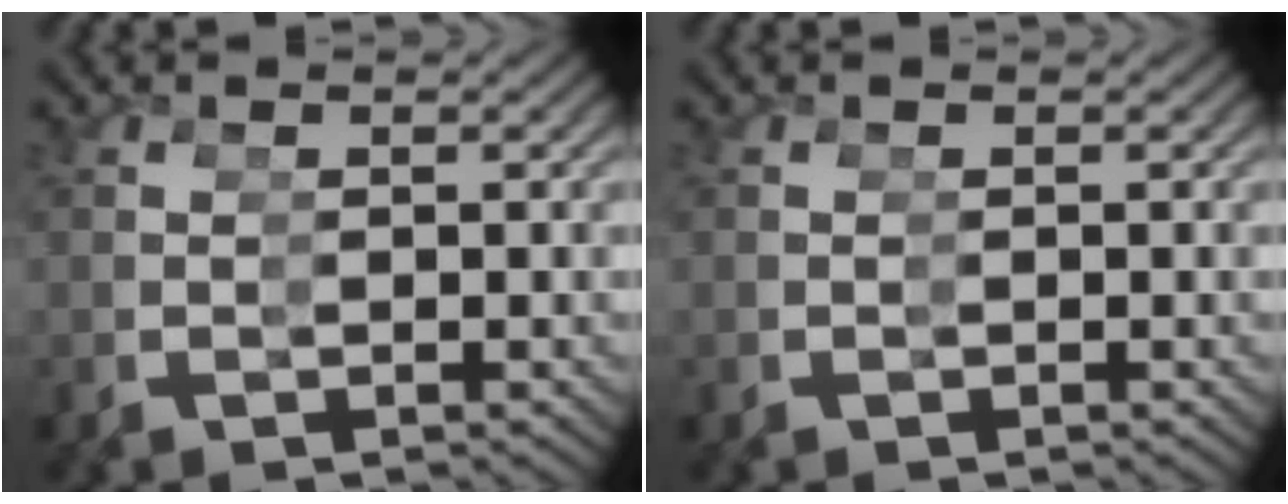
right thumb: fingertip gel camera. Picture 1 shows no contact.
{"total": 0.0}